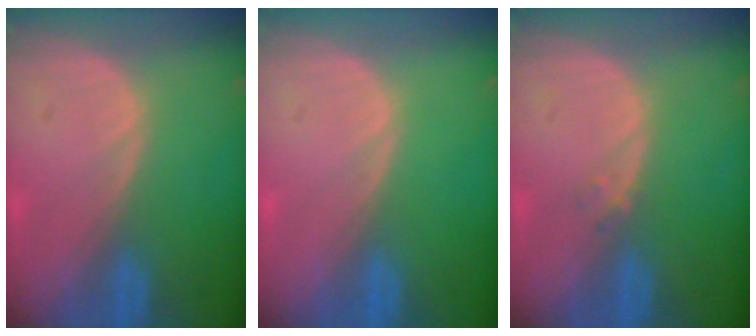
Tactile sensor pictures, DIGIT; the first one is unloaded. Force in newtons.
{"total": 0.0}
{"total": 0.9, "press": 0.9, "slide": 0.2}